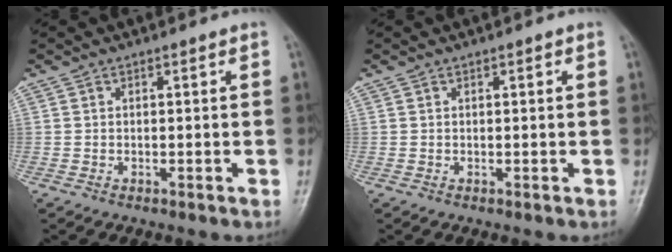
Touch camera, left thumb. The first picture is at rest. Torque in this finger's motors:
{"motor_torque": [-0.16, 0.02, -0.14, -0.07, 0.00]}